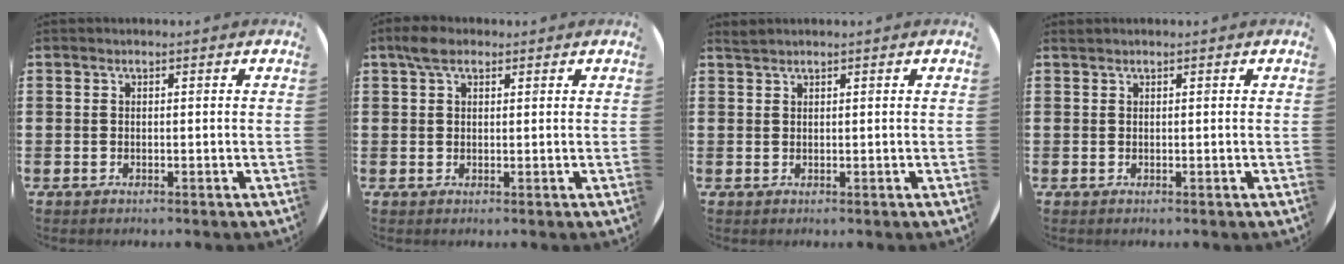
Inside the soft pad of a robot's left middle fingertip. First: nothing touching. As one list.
[{"total": 2.9, "force": [2.0, 1.4, 1.6], "torque": [-0.026, 0.006, 0.034]}, {"total": 0.7, "force": [0.7, -0.1, -0.1], "torque": [0.000, 0.000, 0.015]}, {"total": 0.0}]